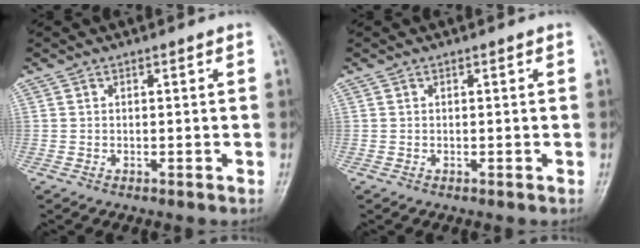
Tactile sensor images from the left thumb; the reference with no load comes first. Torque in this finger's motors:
{"motor_torque": [0.00, 0.00, 0.00, 0.00, 0.00]}